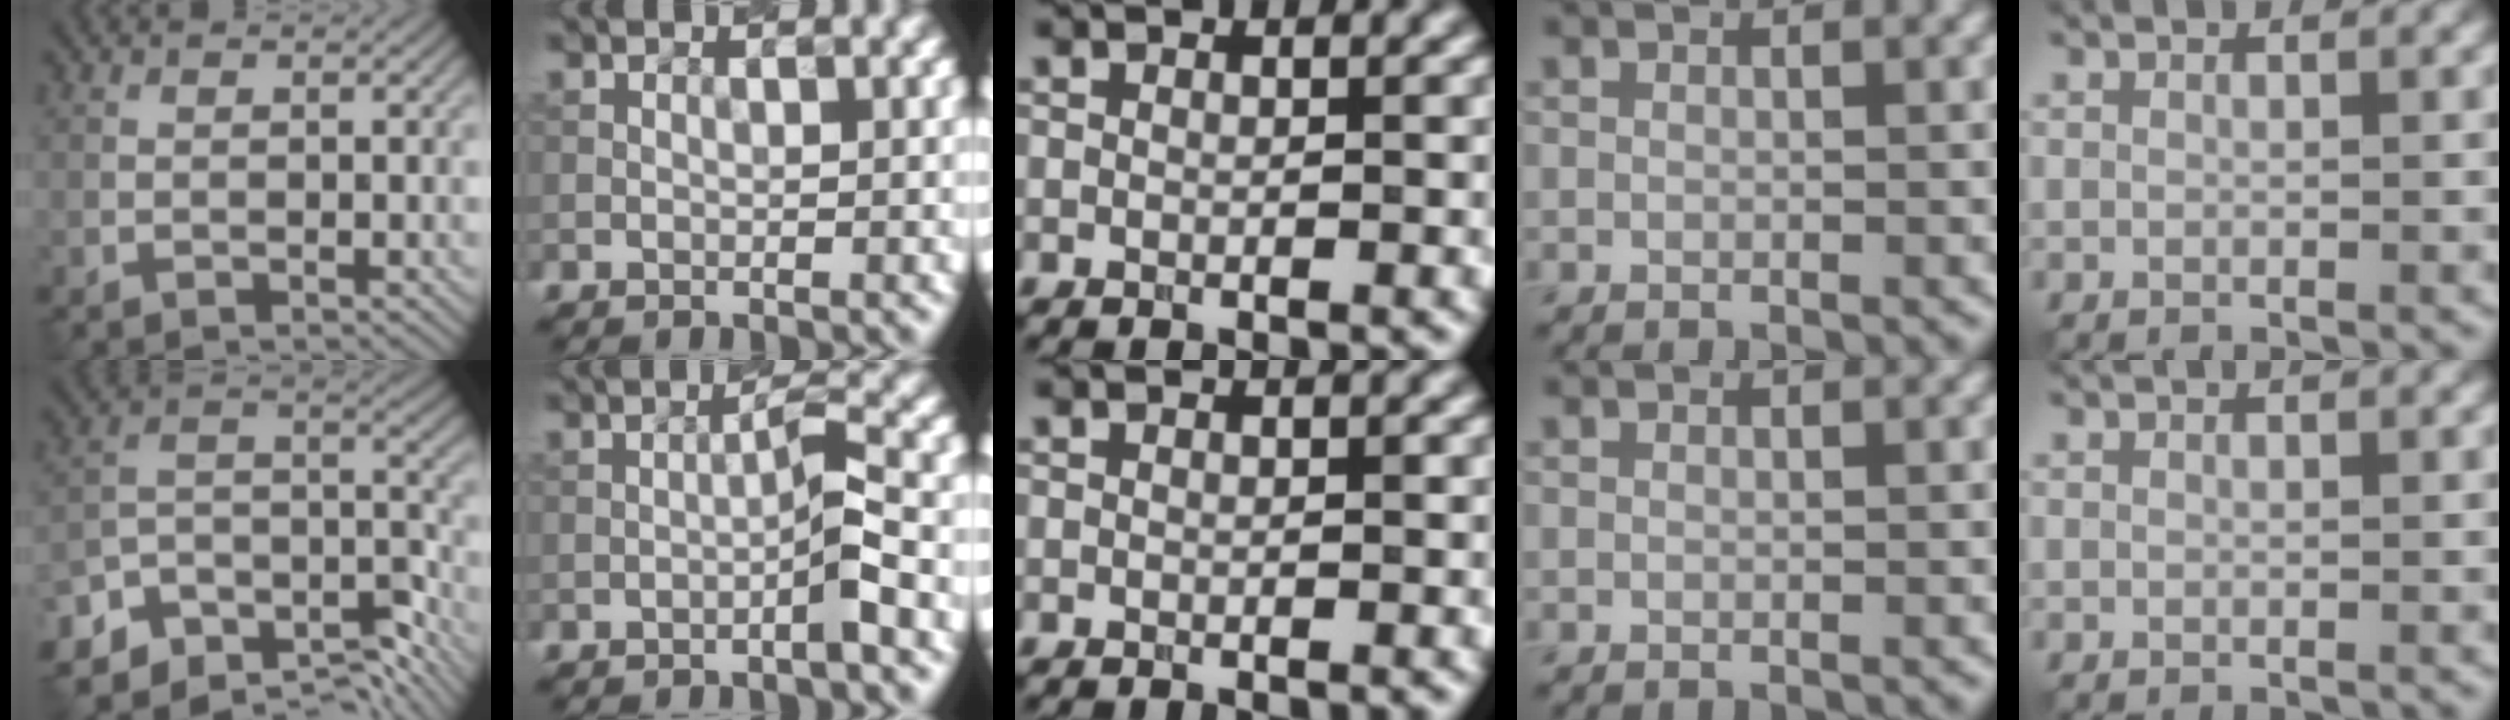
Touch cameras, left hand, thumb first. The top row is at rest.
{"thumb": {"total": 10.7, "force": [-8.6, 4.5, 4.6], "torque": [-0.094, -0.008, -0.150]}, "index": {"total": 2.5, "force": [-1.0, 0.0, 2.3], "torque": [-0.040, 0.015, -0.024]}}